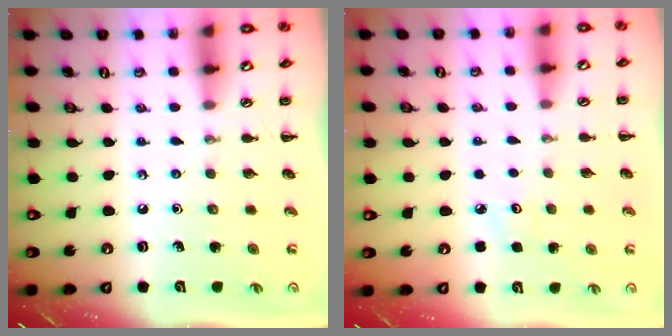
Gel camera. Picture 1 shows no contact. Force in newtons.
{"total": 2.8, "press": 2.7, "slide": 0.8}